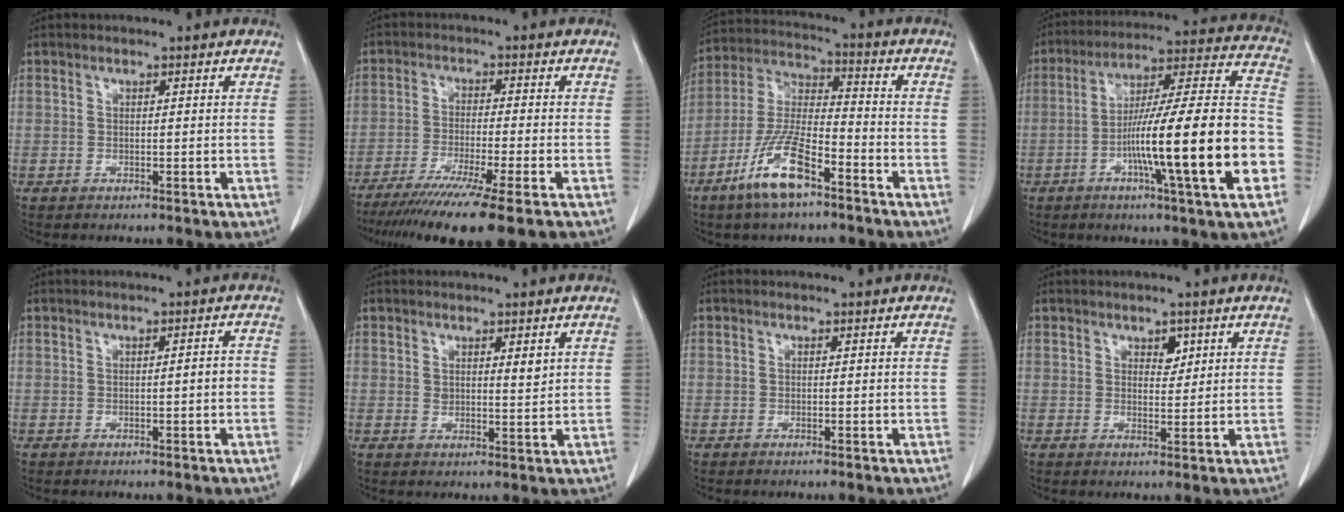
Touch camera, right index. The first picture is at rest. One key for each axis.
{"total": 13.7, "fx": -9.9, "fy": -0.4, "fz": 9.4, "tx": -0.153, "ty": -0.042, "tz": -0.159}
{"total": 11.9, "fx": -7.1, "fy": 3.0, "fz": 9.0, "tx": -0.195, "ty": -0.008, "tz": -0.135}
{"total": 23.1, "fx": -6.6, "fy": 0.3, "fz": 22.1, "tx": -0.298, "ty": 0.003, "tz": -0.110}
{"total": 1.5, "fx": -0.4, "fy": 0.2, "fz": 1.4, "tx": -0.018, "ty": 0.002, "tz": -0.006}
{"total": 2.5, "fx": 1.3, "fy": 0.8, "fz": 2.0, "tx": -0.032, "ty": -0.009, "tz": 0.024}
{"total": 0.0}
{"total": 2.2, "fx": 1.1, "fy": 1.2, "fz": 1.3, "tx": -0.015, "ty": -0.002, "tz": 0.018}